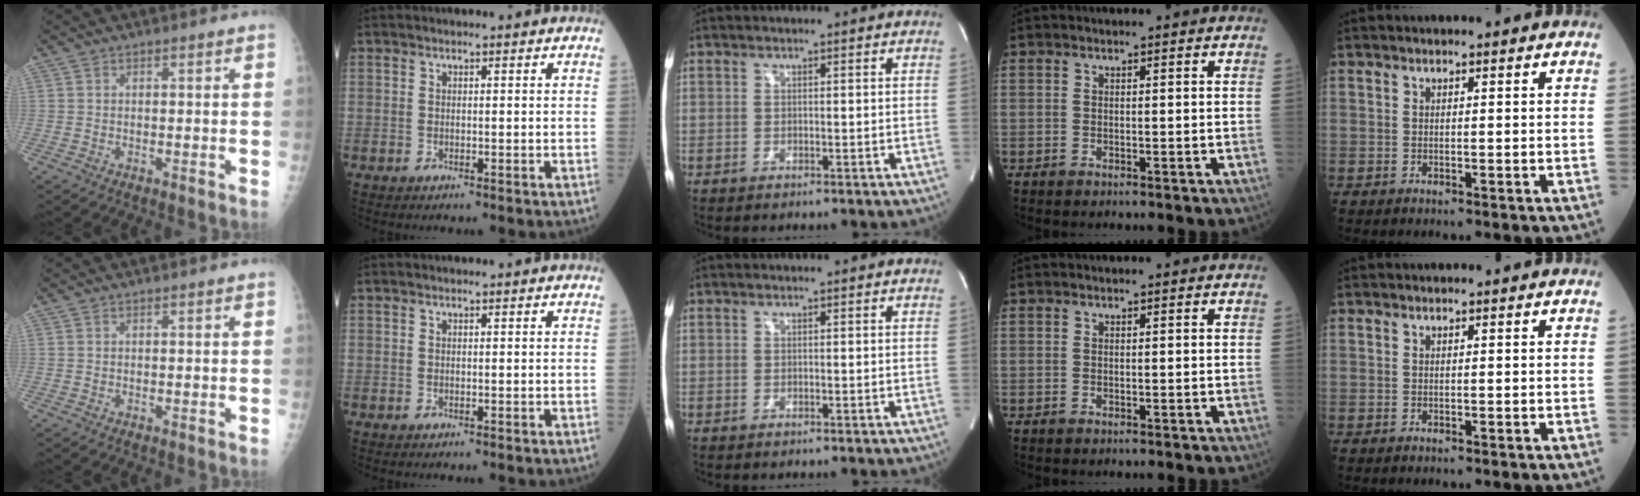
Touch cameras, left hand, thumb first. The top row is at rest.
{}